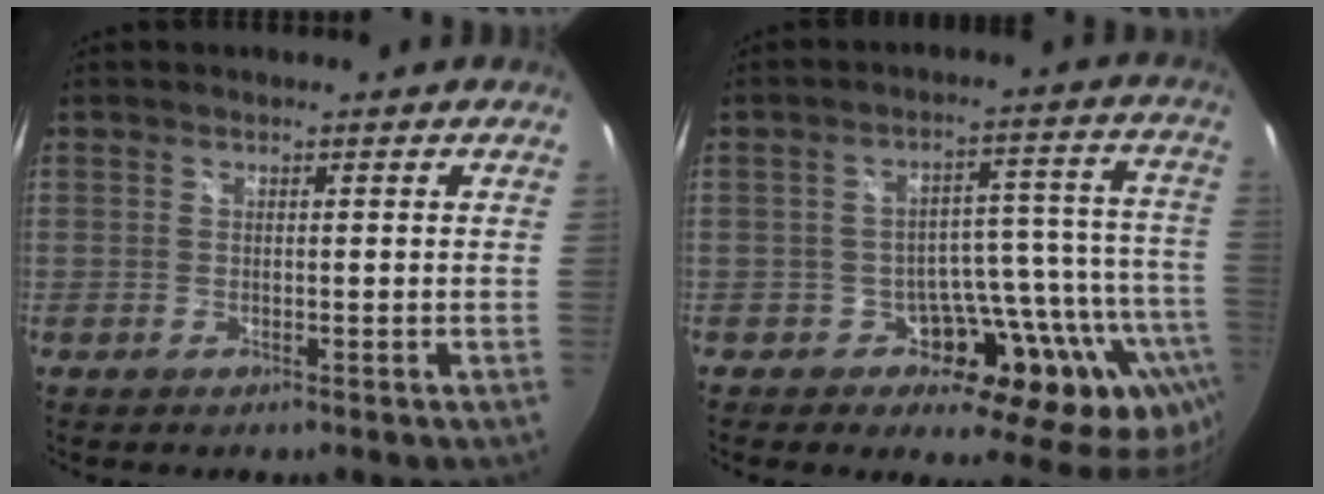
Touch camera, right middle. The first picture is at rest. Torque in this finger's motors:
{"motor_torque": [1.74, -0.40, 0.14, 0.02]}